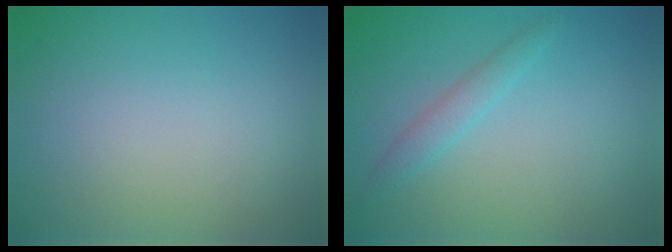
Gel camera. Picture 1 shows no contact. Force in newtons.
{"total": 1.6, "press": 1.6, "slide": 0.1}